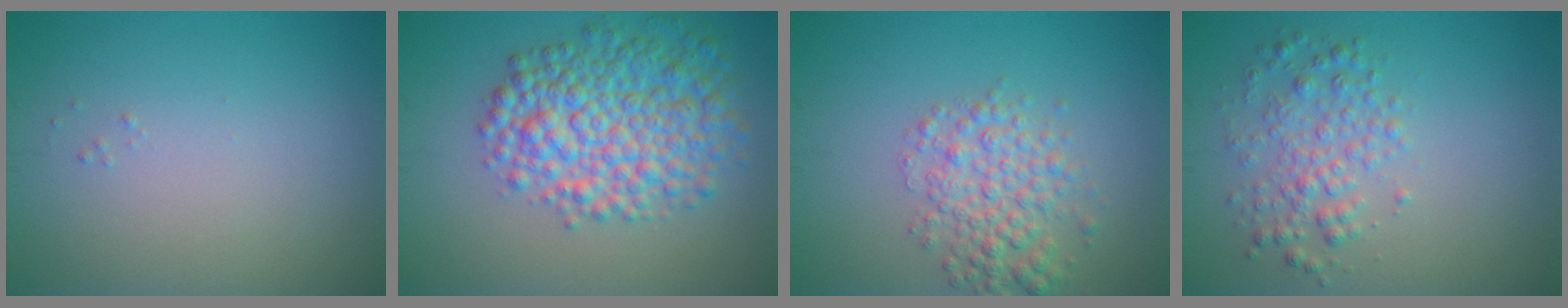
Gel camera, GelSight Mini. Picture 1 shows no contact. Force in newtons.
{"total": 7.7, "press": 7.7, "slide": 0.2}
{"total": 3.9, "press": 3.9, "slide": 0.1}
{"total": 3.0, "press": 3.0, "slide": 0.0}